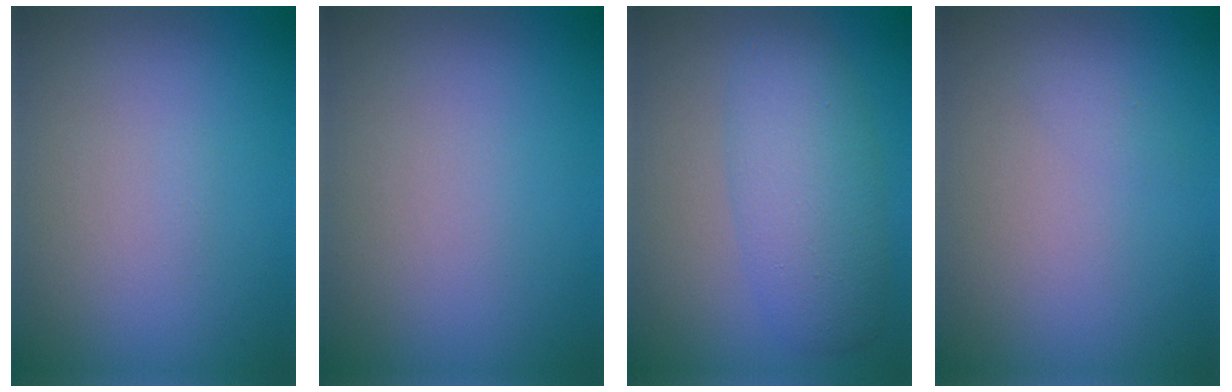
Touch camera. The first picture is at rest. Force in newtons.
{"total": 0.0}
{"total": 5.2, "press": 5.2, "slide": 0.2}
{"total": 0.6, "press": 0.5, "slide": 0.1}